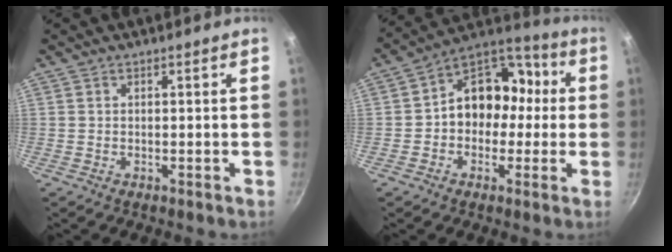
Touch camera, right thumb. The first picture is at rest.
{"total": 14.7, "force": [0.2, 10.7, 10.0], "torque": [-0.100, 0.045, -0.012]}